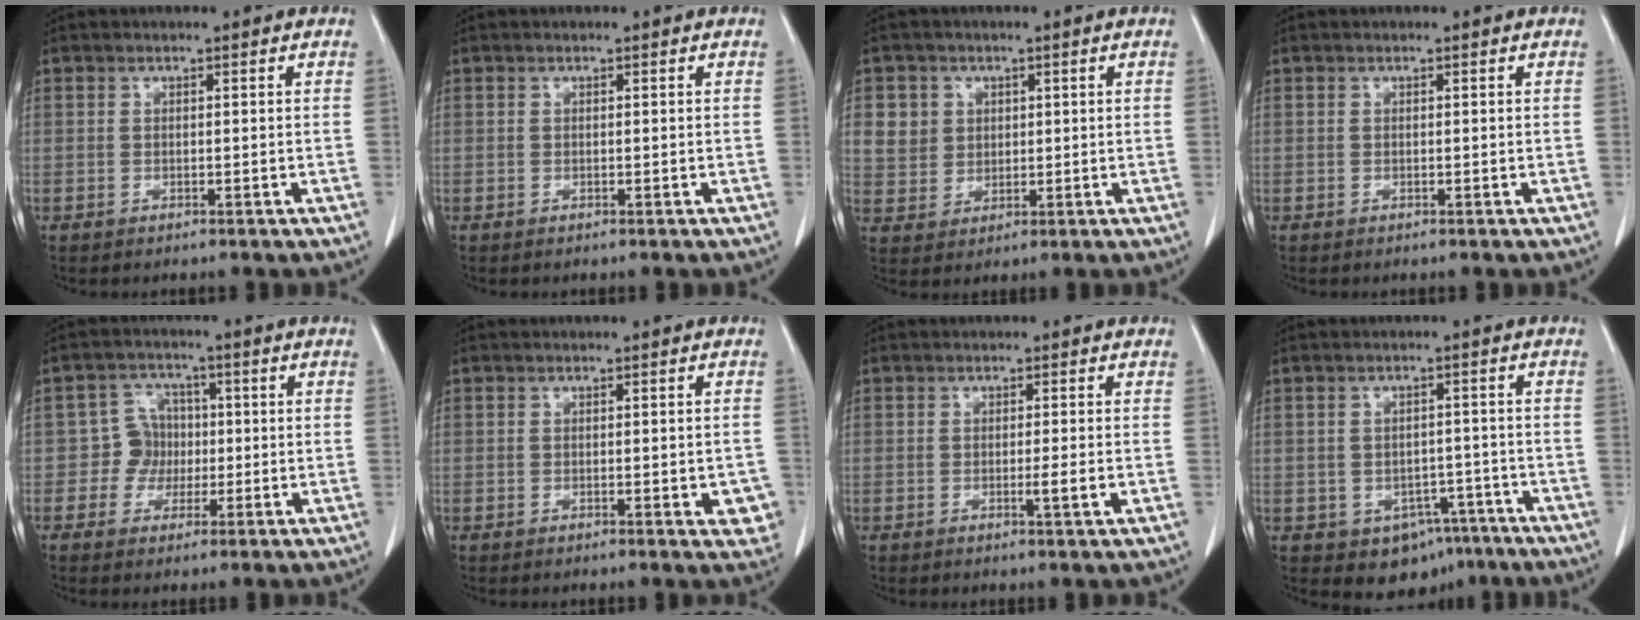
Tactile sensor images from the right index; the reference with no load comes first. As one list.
[{"total": 0.0}, {"total": 5.4, "force": [1.8, 5.0, 0.8], "torque": [-0.015, 0.009, 0.043]}, {"total": 0.0}, {"total": 4.7, "force": [-0.5, 4.6, 1.0], "torque": [-0.013, 0.016, -0.007]}, {"total": 4.0, "force": [-1.2, 1.4, 3.6], "torque": [-0.024, -0.001, -0.012]}, {"total": 2.2, "force": [-0.6, -0.2, 2.1], "torque": [-0.032, -0.005, -0.008]}, {"total": 6.9, "force": [-3.8, 5.1, 2.7], "torque": [-0.021, 0.012, -0.042]}]